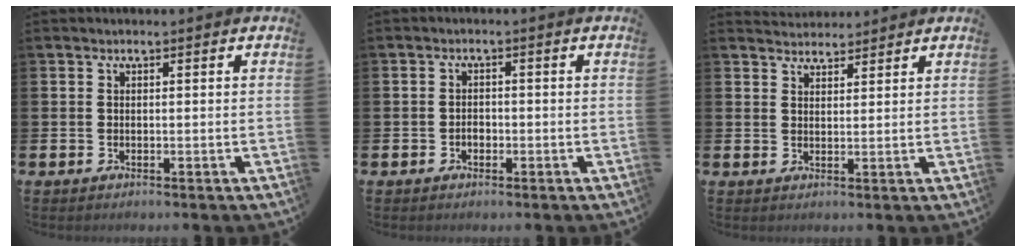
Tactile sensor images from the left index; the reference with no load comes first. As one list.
[{"total": 1.6, "force": [-0.7, 1.4, 0.6], "torque": [-0.005, 0.001, -0.019]}, {"total": 3.0, "force": [2.9, 0.8, -0.1], "torque": [0.005, -0.014, 0.052]}]